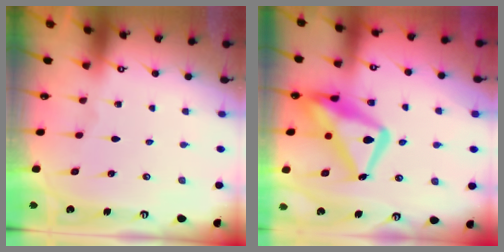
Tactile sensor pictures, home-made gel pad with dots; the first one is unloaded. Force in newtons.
{"total": 19.6, "press": 19.5, "slide": 1.7}